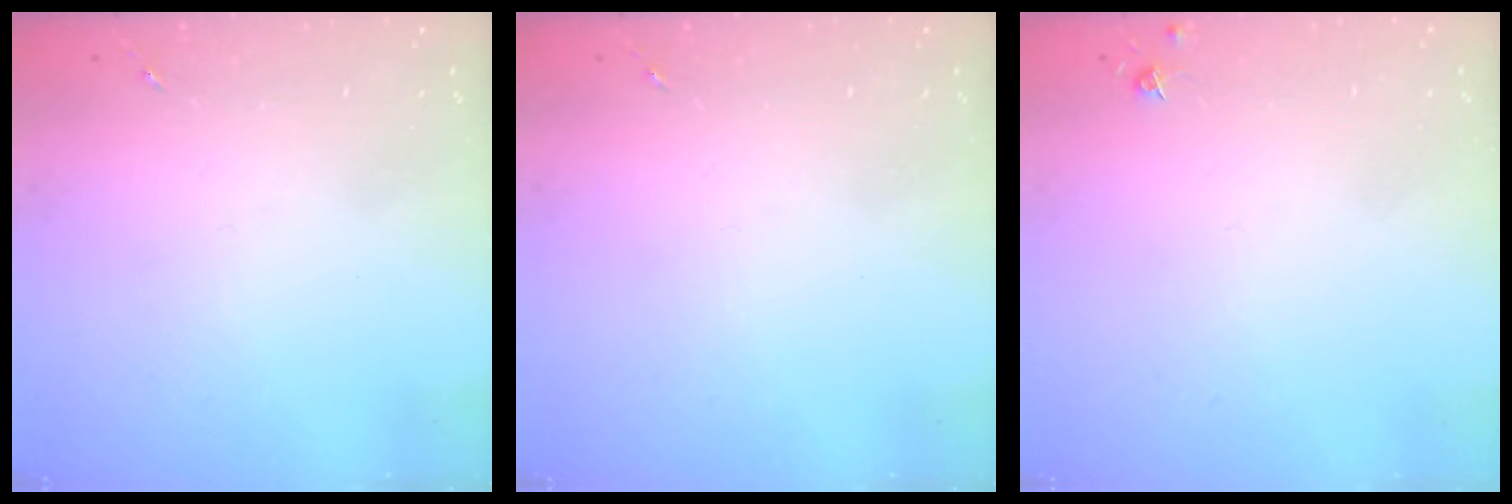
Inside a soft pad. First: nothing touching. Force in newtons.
{"total": 0.0}
{"total": 3.3, "press": 3.3, "slide": 0.5}